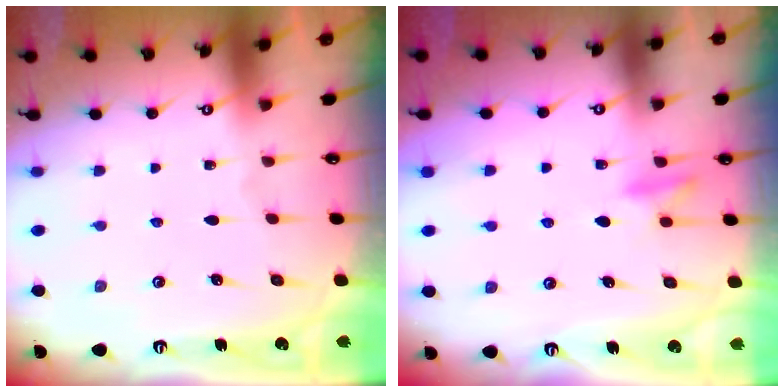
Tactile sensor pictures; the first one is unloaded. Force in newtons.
{"total": 9.0, "press": 8.9, "slide": 1.2}